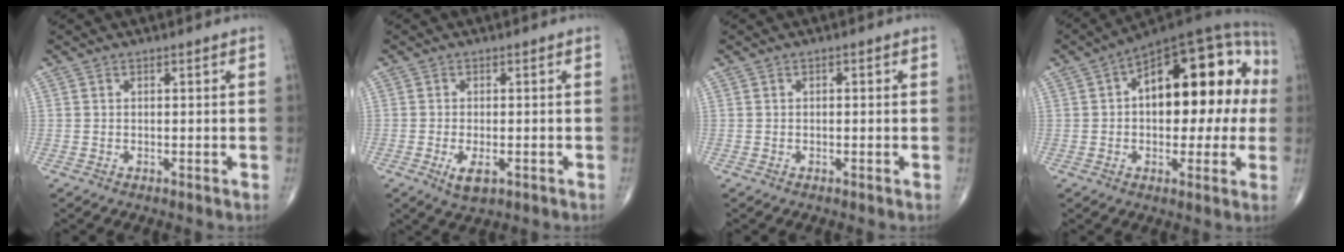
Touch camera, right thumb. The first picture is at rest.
{"total": 3.8, "force": [-1.5, 1.6, 3.1], "torque": [-0.055, -0.008, -0.020]}
{"total": 0.7, "force": [0.1, 0.3, 0.5], "torque": [-0.004, 0.002, -0.001]}
{"total": 23.0, "force": [2.8, 11.9, 19.5], "torque": [-0.237, 0.043, 0.028]}